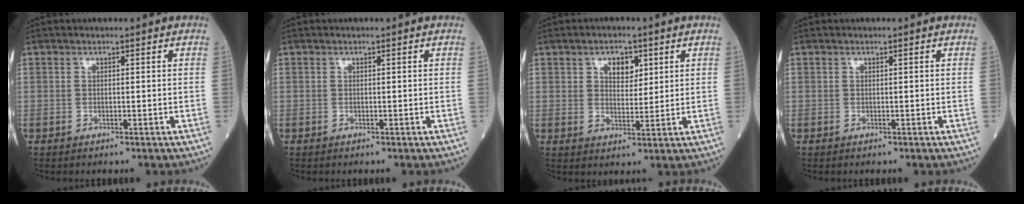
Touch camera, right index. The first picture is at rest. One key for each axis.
{"total": 0.0}
{"total": 4.3, "fx": 2.0, "fy": 2.5, "fz": 2.9, "tx": -0.044, "ty": 0.005, "tz": 0.034}
{"total": 0.0}